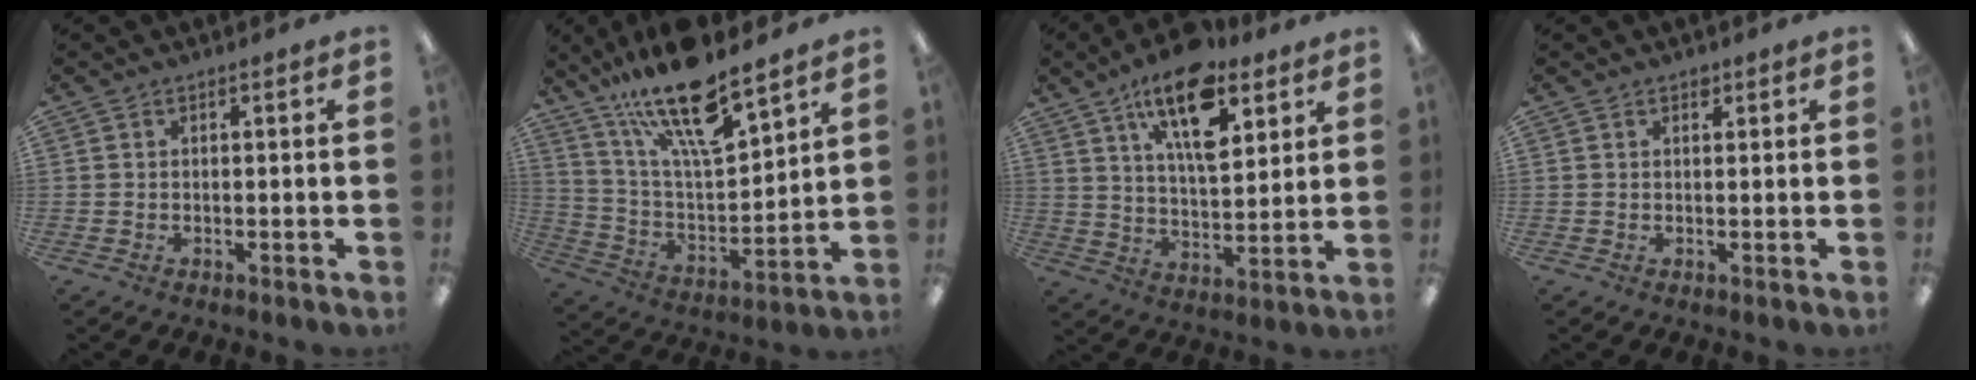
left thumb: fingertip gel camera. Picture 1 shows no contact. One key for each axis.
{"total": 20.0, "fx": 14.9, "fy": 5.5, "fz": 12.2, "tx": -0.219, "ty": -0.091, "tz": 0.253}
{"total": 16.8, "fx": 10.3, "fy": 7.5, "fz": 11.0, "tx": -0.176, "ty": -0.041, "tz": 0.172}
{"total": 1.1, "fx": 0.8, "fy": 0.6, "fz": 0.5, "tx": -0.002, "ty": -0.002, "tz": 0.014}